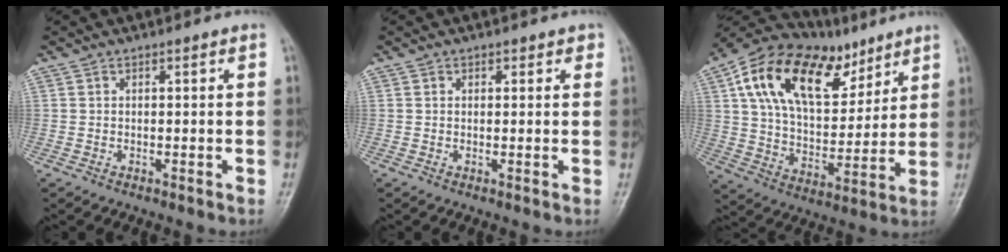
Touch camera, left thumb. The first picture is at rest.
{"total": 1.4, "force": [0.8, 1.1, 0.4], "torque": [0.014, -0.002, 0.004]}
{"total": 23.5, "force": [12.0, 13.1, 15.4], "torque": [-0.231, -0.012, 0.209]}